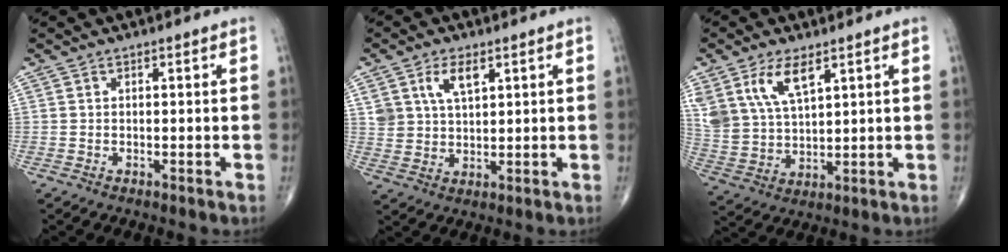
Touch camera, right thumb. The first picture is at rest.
{"total": 6.3, "force": [3.1, 3.4, 4.3], "torque": [-0.071, -0.013, 0.062]}
{"total": 11.4, "force": [6.2, 5.6, 7.8], "torque": [-0.153, -0.018, 0.134]}